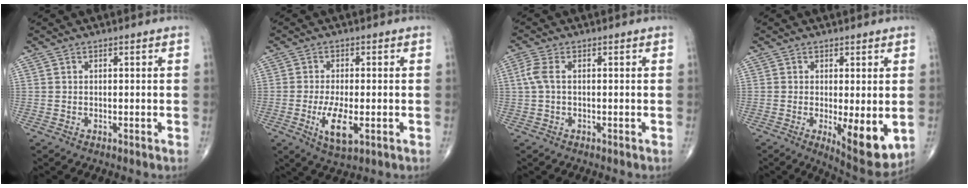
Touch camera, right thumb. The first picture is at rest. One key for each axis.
{"total": 7.2, "fx": -2.0, "fy": 2.6, "fz": 6.4, "tx": -0.120, "ty": -0.012, "tz": -0.030}
{"total": 3.0, "fx": 0.2, "fy": 1.2, "fz": 2.8, "tx": -0.083, "ty": 0.007, "tz": 0.002}
{"total": 9.5, "fx": -1.7, "fy": 3.1, "fz": 8.8, "tx": -0.118, "ty": -0.025, "tz": -0.016}